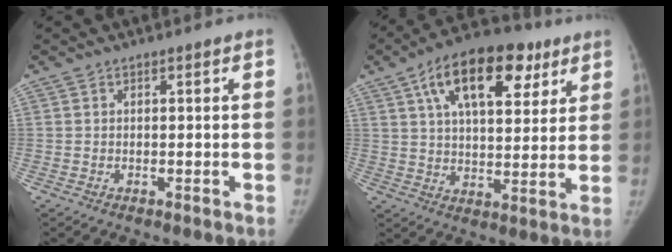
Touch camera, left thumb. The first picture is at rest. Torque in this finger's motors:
{"motor_torque": [2.94, 2.06, 1.89, -0.88, 0.53]}